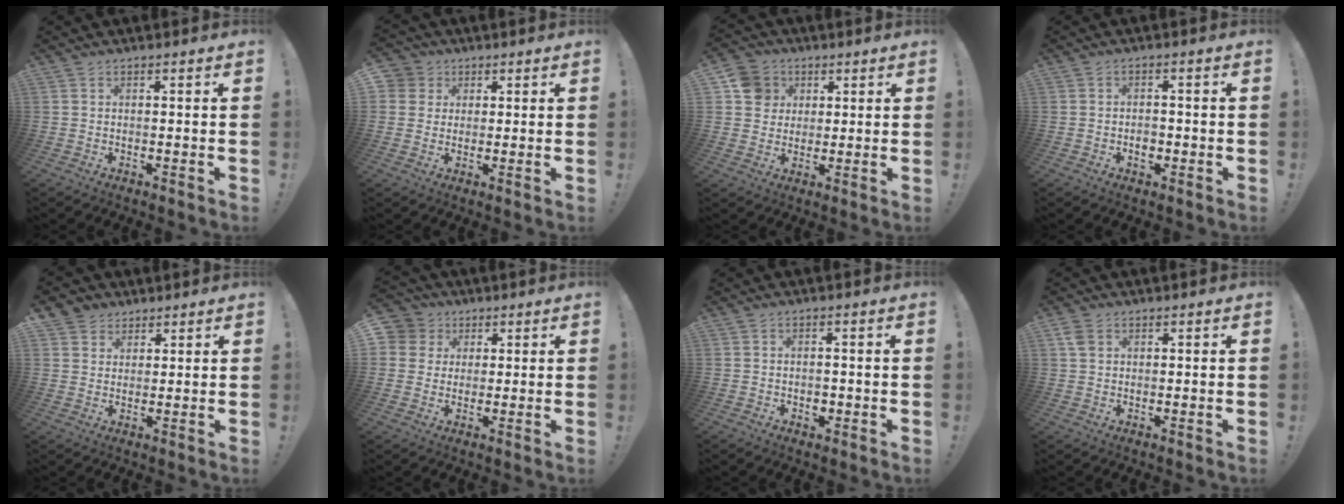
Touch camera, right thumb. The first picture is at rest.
{"total": 5.1, "force": [2.1, 4.6, 0.8], "torque": [-0.007, -0.008, 0.038]}
{"total": 9.3, "force": [3.1, 8.4, 2.6], "torque": [-0.034, -0.010, 0.065]}
{"total": 2.9, "force": [-1.0, 2.2, 1.5], "torque": [-0.009, 0.001, -0.020]}
{"total": 4.8, "force": [2.7, 4.0, 0.1], "torque": [-0.003, -0.018, 0.053]}
{"total": 6.6, "force": [2.4, 6.1, 1.2], "torque": [-0.025, -0.009, 0.046]}
{"total": 1.7, "force": [-0.2, 1.5, 0.7], "torque": [-0.004, -0.002, -0.007]}
{"total": 3.3, "force": [1.5, 2.3, 1.9], "torque": [-0.030, 0.002, 0.029]}